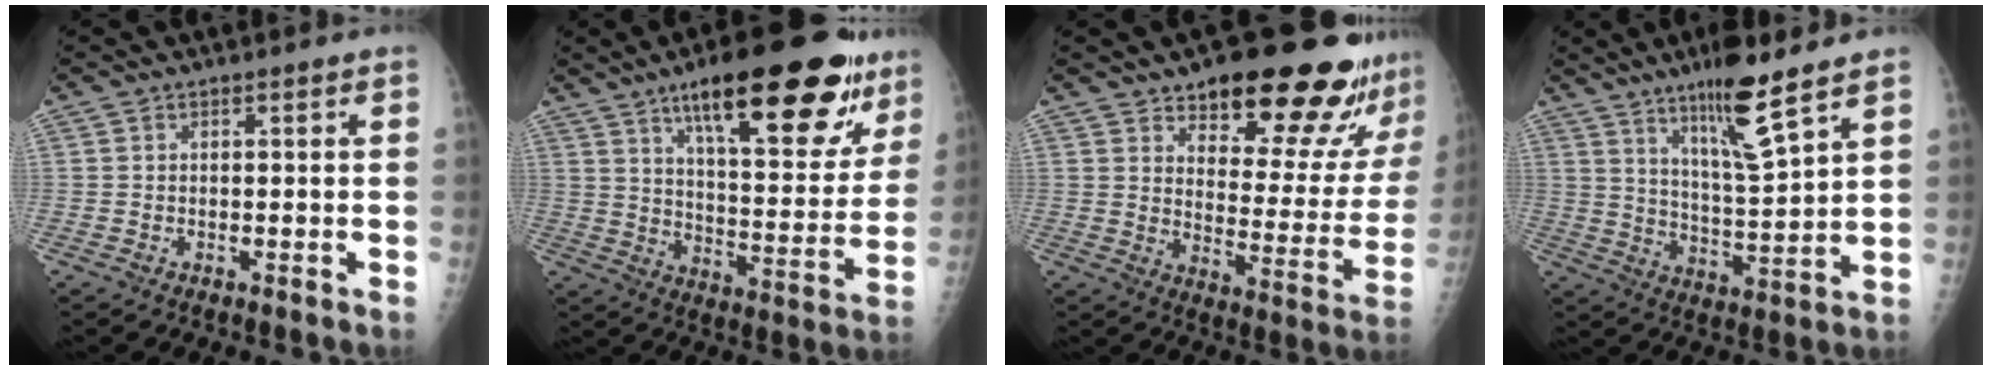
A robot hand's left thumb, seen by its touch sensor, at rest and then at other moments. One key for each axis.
{"total": 26.0, "fx": 15.4, "fy": 8.4, "fz": 19.2, "tx": -0.228, "ty": -0.046, "tz": 0.229}
{"total": 21.8, "fx": 16.5, "fy": 7.0, "fz": 12.4, "tx": -0.113, "ty": -0.100, "tz": 0.217}
{"total": 12.2, "fx": 8.1, "fy": 1.2, "fz": 9.1, "tx": -0.153, "ty": -0.056, "tz": 0.145}